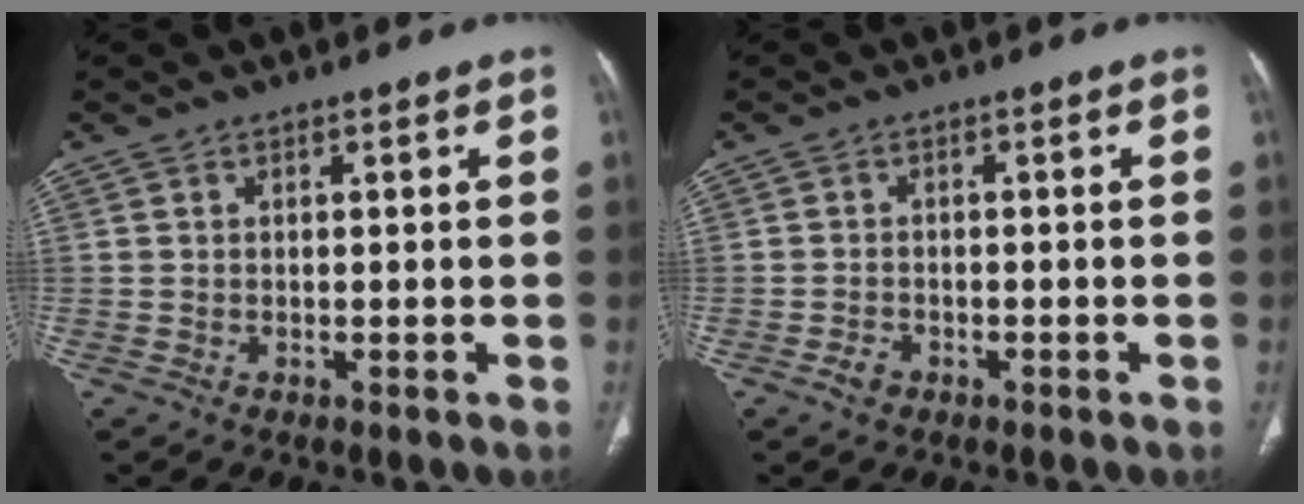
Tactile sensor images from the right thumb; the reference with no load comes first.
{"total": 1.9, "force": [-1.2, 1.3, 0.7], "torque": [-0.015, 0.009, -0.018]}